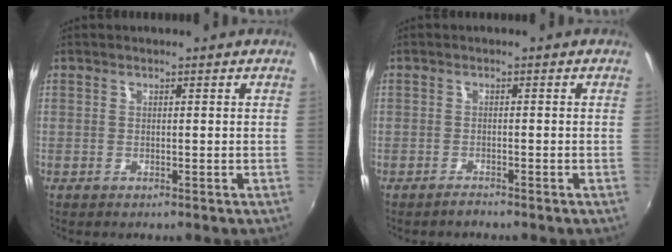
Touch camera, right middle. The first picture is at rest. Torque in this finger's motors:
{"motor_torque": [0.46, -0.52, 0.17, 0.07]}